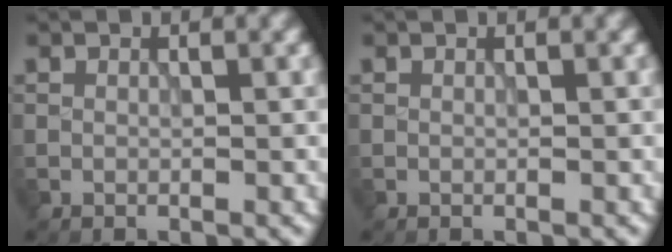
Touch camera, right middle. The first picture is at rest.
{"total": 0.0}